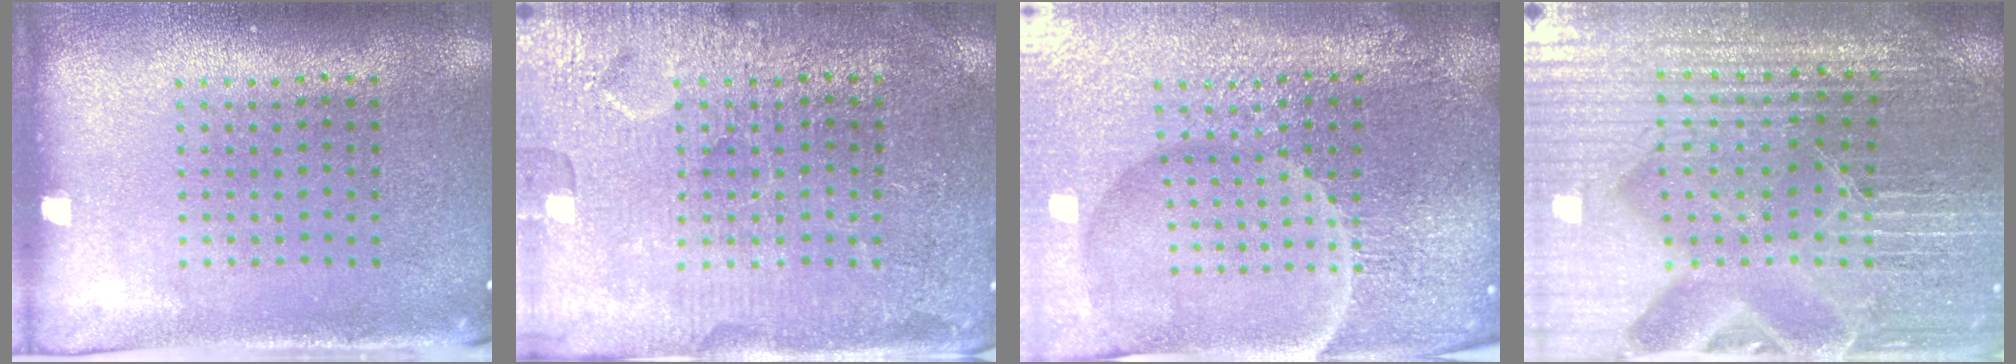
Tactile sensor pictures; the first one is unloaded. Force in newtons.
{"total": 3.9, "press": 3.9, "slide": 0.5}
{"total": 6.7, "press": 6.0, "slide": 3.1}
{"total": 5.1, "press": 4.9, "slide": 1.5}